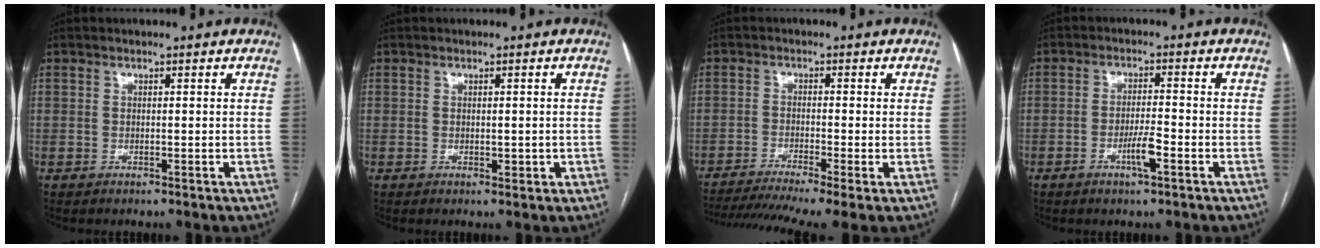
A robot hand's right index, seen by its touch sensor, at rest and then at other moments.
{"total": 1.4, "force": [-0.2, 0.8, 1.1], "torque": [-0.017, 0.002, 0.003]}
{"total": 12.1, "force": [-9.0, 0.3, 8.2], "torque": [-0.137, -0.019, -0.144]}
{"total": 4.1, "force": [-1.9, 0.3, 3.6], "torque": [-0.067, -0.003, -0.035]}